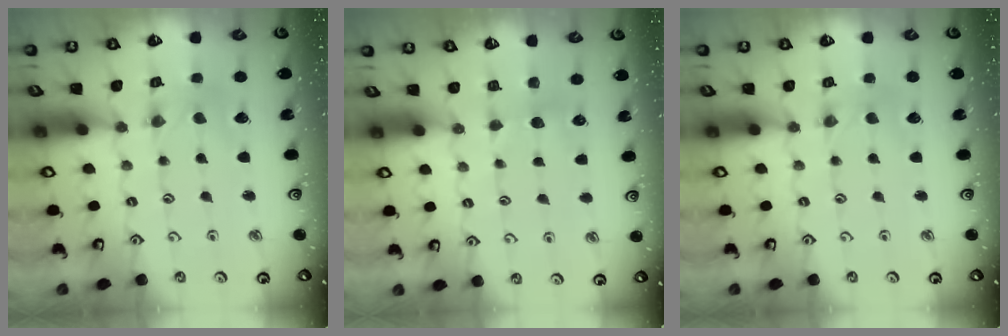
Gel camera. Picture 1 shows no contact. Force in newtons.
{"total": 4.0, "press": 3.9, "slide": 0.6}
{"total": 0.0}